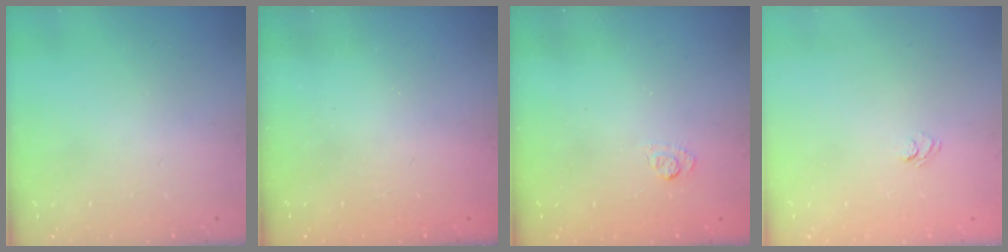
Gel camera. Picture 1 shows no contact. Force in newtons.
{"total": 2.5, "press": 2.4, "slide": 0.8}
{"total": 2.7, "press": 2.3, "slide": 1.5}
{"total": 4.2, "press": 4.0, "slide": 1.2}